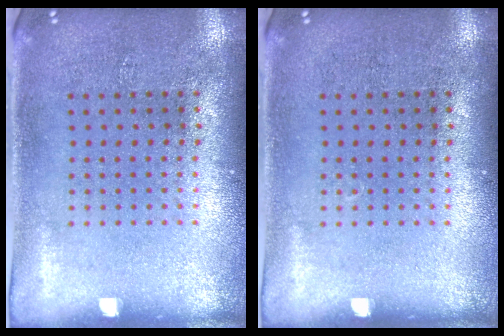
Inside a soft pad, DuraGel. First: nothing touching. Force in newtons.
{"total": 0.0}